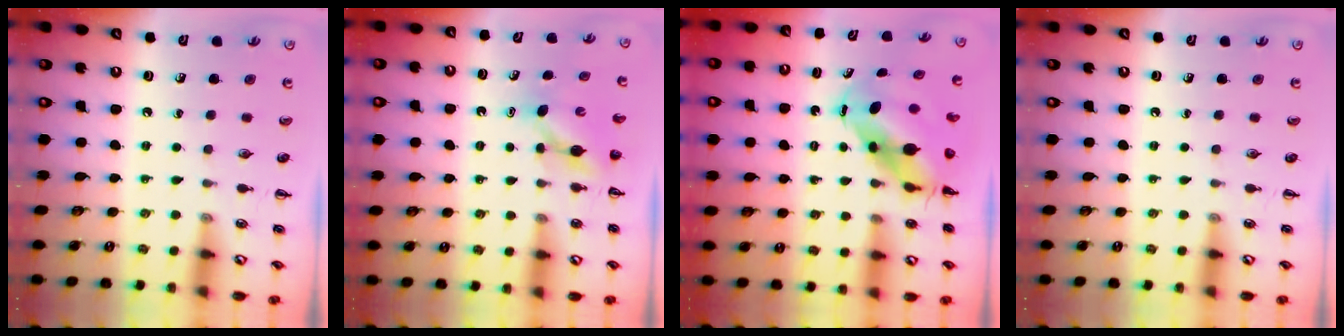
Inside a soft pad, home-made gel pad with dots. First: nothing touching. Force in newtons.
{"total": 4.0, "press": 3.9, "slide": 1.1}
{"total": 7.3, "press": 7.1, "slide": 1.7}
{"total": 0.0}